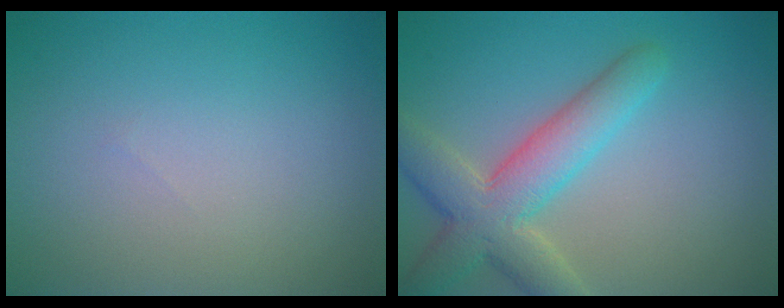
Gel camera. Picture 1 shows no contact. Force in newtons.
{"total": 6.1, "press": 6.1, "slide": 0.4}